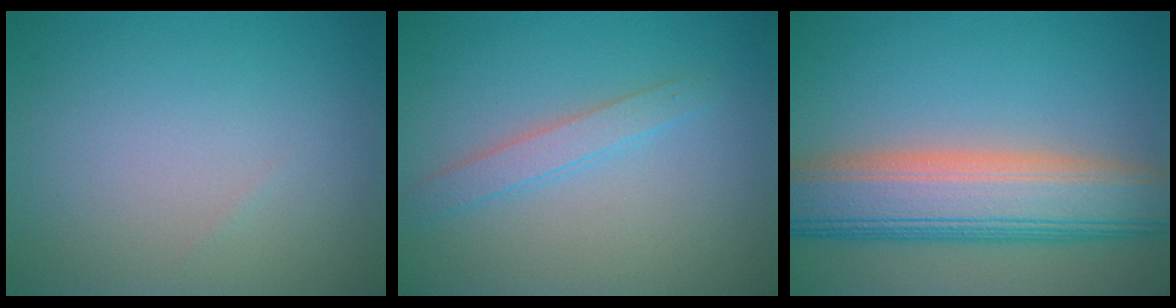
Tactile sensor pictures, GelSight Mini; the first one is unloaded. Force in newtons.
{"total": 2.0, "press": 2.0, "slide": 0.2}
{"total": 10.0, "press": 10.0, "slide": 0.6}